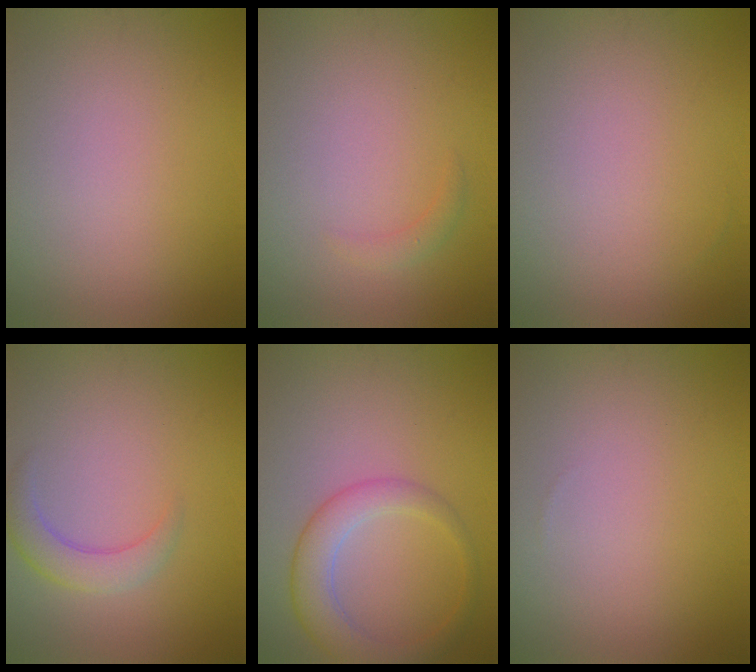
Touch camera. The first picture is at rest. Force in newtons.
{"total": 1.0, "press": 1.0, "slide": 0.1}
{"total": 0.0}
{"total": 2.8, "press": 2.8, "slide": 0.1}
{"total": 4.1, "press": 4.0, "slide": 0.3}
{"total": 0.0}